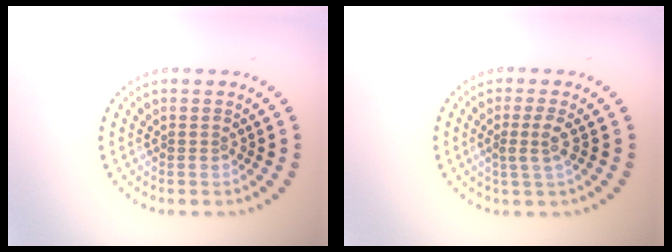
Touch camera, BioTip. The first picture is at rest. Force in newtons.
{"total": 1.8, "press": 1.4, "slide": 1.1}